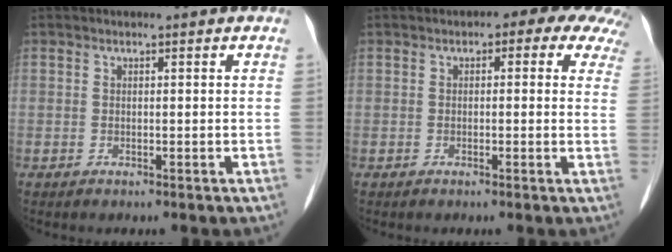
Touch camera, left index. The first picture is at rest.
{"total": 7.8, "force": [4.9, 3.4, 5.0], "torque": [-0.040, 0.022, 0.037]}